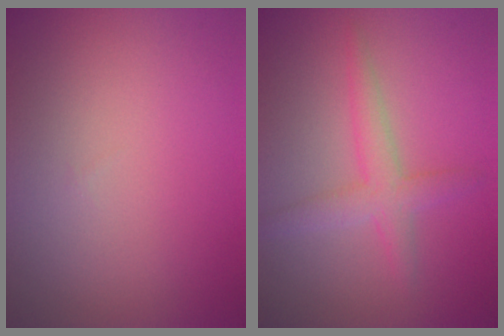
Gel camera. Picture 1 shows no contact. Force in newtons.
{"total": 2.7, "press": 2.7, "slide": 0.1}